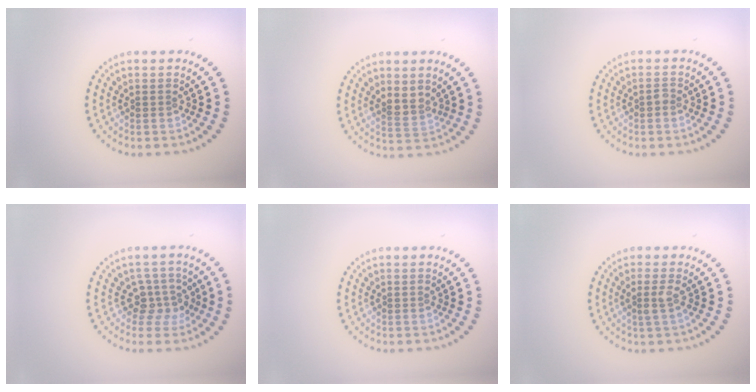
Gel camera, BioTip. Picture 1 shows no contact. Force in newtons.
{"total": 2.2, "press": 1.9, "slide": 1.2}
{"total": 0.6, "press": 0.6, "slide": 0.2}
{"total": 2.5, "press": 2.0, "slide": 1.5}
{"total": 0.0}
{"total": 1.3, "press": 1.1, "slide": 0.6}